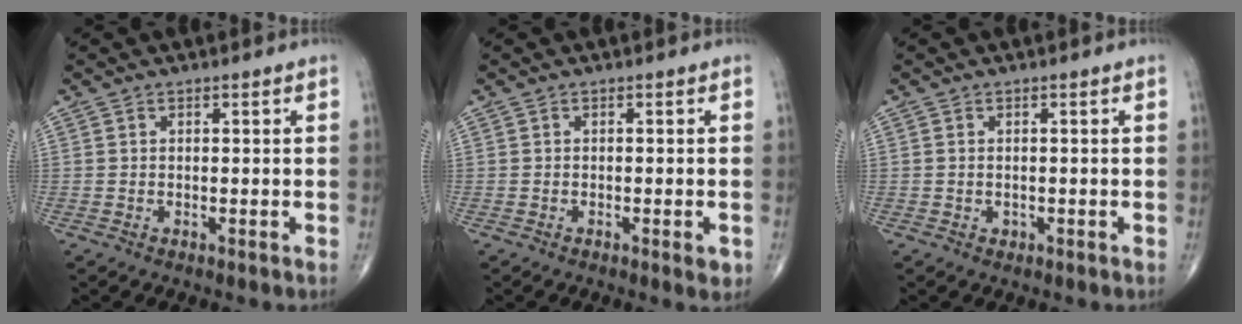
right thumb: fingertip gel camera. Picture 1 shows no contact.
{"total": 2.0, "force": [-0.8, 0.6, 1.8], "torque": [-0.021, -0.002, -0.010]}
{"total": 0.7, "force": [-0.1, 0.7, 0.3], "torque": [-0.005, 0.001, 0.002]}